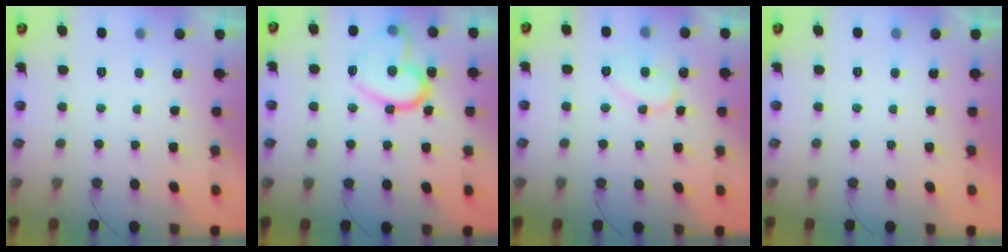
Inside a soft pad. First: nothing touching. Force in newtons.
{"total": 17.7, "press": 17.6, "slide": 1.2}
{"total": 9.7, "press": 9.7, "slide": 0.9}
{"total": 1.7, "press": 1.7, "slide": 0.0}